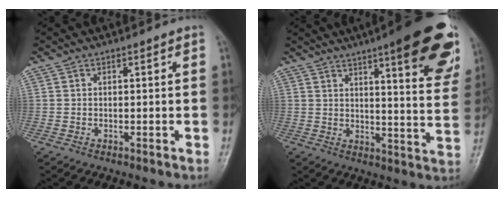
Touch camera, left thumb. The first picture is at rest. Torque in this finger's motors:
{"motor_torque": [2.57, 1.46, 1.84, -0.95, 0.08]}